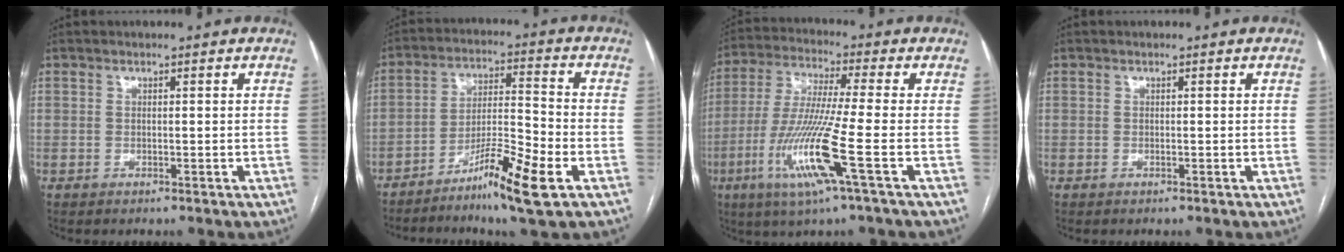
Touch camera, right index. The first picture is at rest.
{"total": 11.7, "force": [-6.3, 0.2, 9.9], "torque": [-0.180, -0.013, -0.111]}
{"total": 13.5, "force": [-4.9, -1.1, 12.6], "torque": [-0.262, -0.026, -0.100]}
{"total": 0.0}